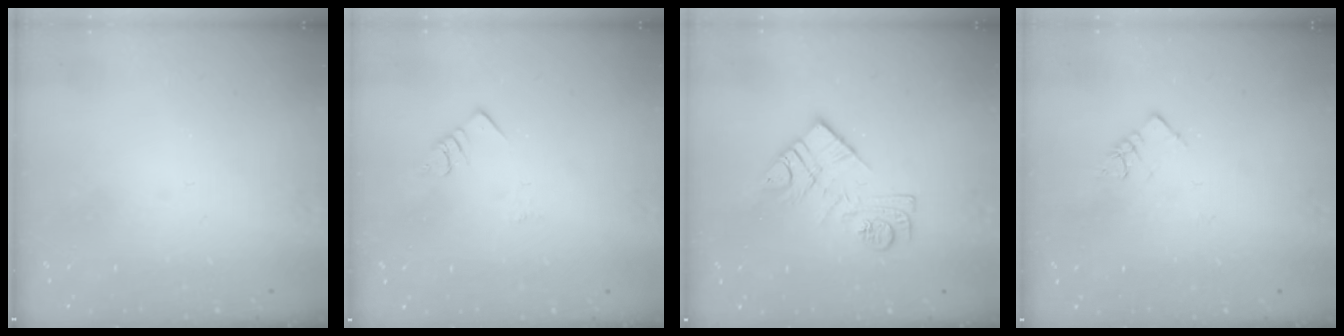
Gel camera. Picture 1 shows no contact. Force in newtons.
{"total": 1.8, "press": 1.8, "slide": 0.3}
{"total": 12.1, "press": 12.0, "slide": 0.8}
{"total": 3.6, "press": 3.5, "slide": 0.2}